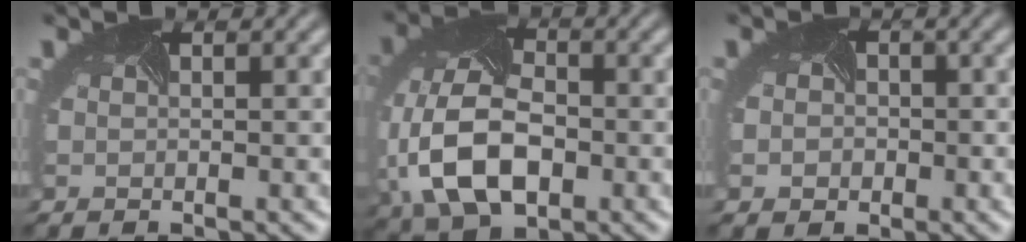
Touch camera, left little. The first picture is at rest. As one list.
[{"total": 10.3, "force": [-2.2, 6.8, 7.5], "torque": [-0.185, -0.021, -0.043]}, {"total": 3.7, "force": [-0.3, 3.2, 1.8], "torque": [-0.017, 0.002, -0.015]}]